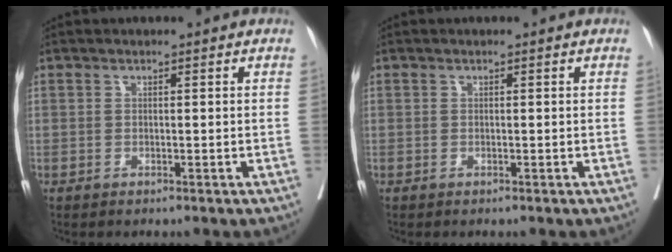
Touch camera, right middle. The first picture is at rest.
{"total": 0.0}